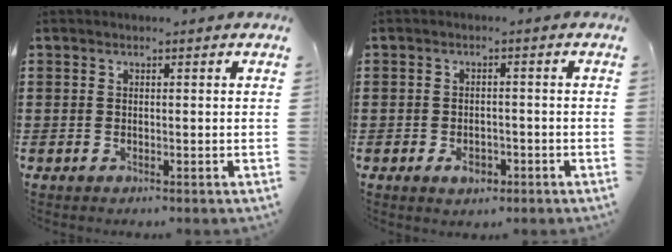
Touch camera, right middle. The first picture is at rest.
{"total": 2.7, "force": [-1.4, 1.5, 1.7], "torque": [-0.032, 0.002, -0.027]}